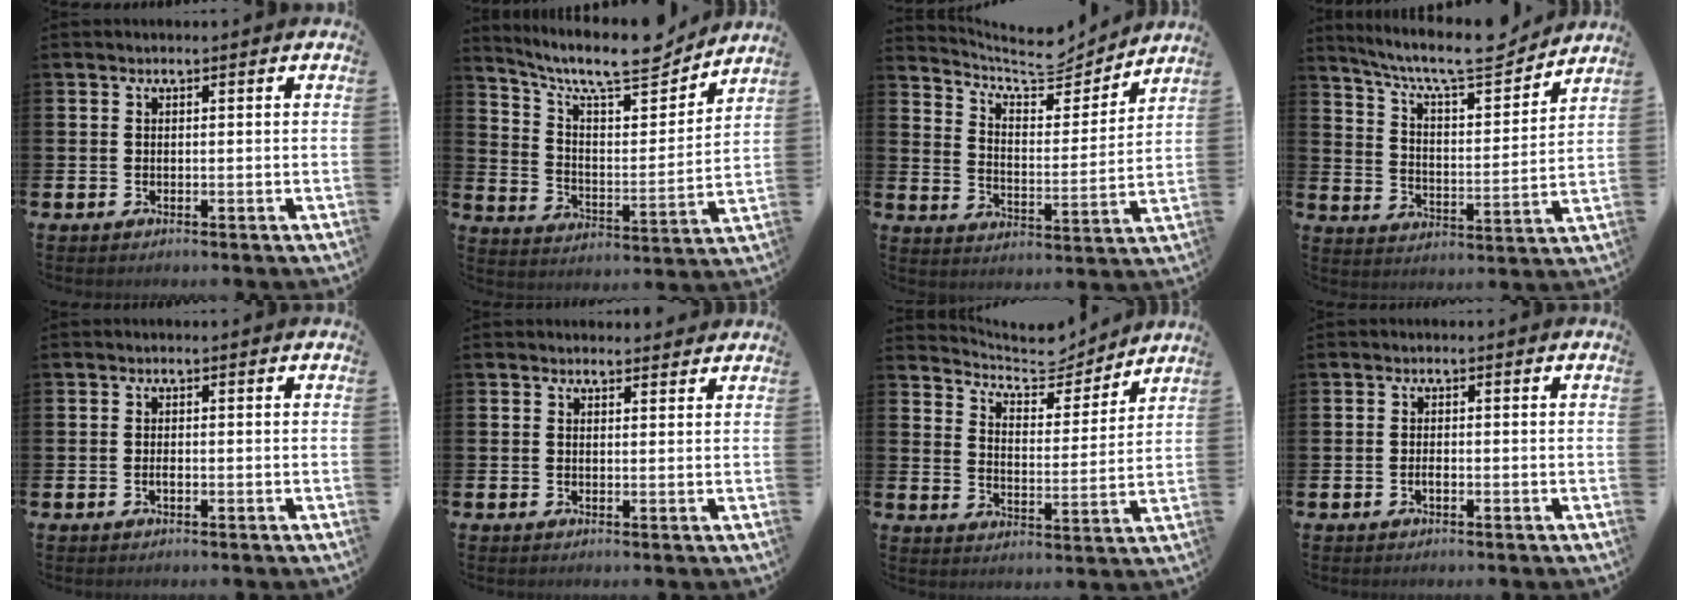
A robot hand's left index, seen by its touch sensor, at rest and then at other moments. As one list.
[{"total": 10.2, "force": [9.0, 2.5, 4.1], "torque": [-0.099, -0.068, 0.152]}, {"total": 7.7, "force": [7.0, 2.2, 2.3], "torque": [-0.067, -0.056, 0.118]}, {"total": 9.5, "force": [8.4, 1.8, 4.0], "torque": [-0.100, -0.058, 0.142]}, {"total": 0.8, "force": [-0.2, 0.3, 0.7], "torque": [-0.018, 0.001, -0.004]}, {"total": 1.4, "force": [1.4, 0.4, 0.0], "torque": [0.007, -0.003, 0.023]}, {"total": 6.7, "force": [6.2, 2.2, 1.2], "torque": [-0.045, -0.048, 0.105]}, {"total": 0.9, "force": [-0.4, 0.3, 0.8], "torque": [-0.019, 0.000, -0.007]}]